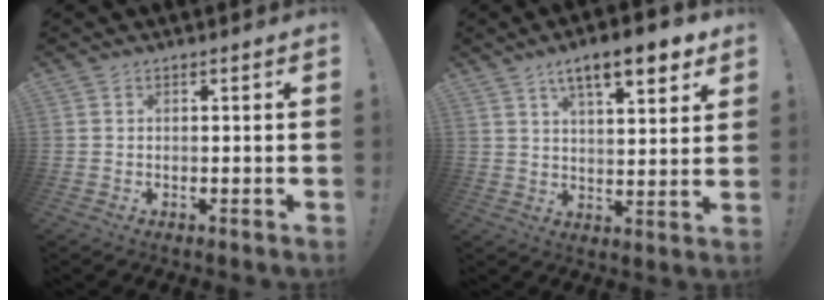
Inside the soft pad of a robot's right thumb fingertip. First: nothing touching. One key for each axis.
{"total": 11.9, "fx": 7.3, "fy": 3.2, "fz": 8.9, "tx": -0.125, "ty": -0.038, "tz": 0.116}